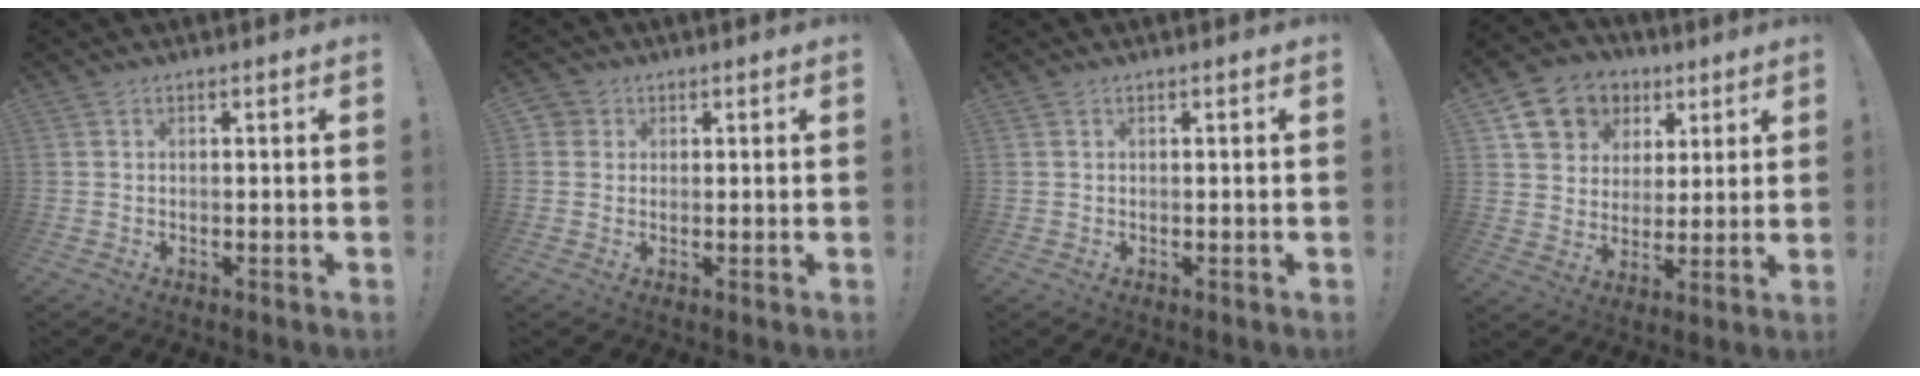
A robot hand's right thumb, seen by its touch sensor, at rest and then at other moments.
{"total": 2.6, "force": [0.8, 2.4, 0.7], "torque": [-0.013, 0.001, 0.014]}
{"total": 0.0}
{"total": 12.6, "force": [5.9, 10.2, 4.3], "torque": [-0.065, -0.028, 0.123]}